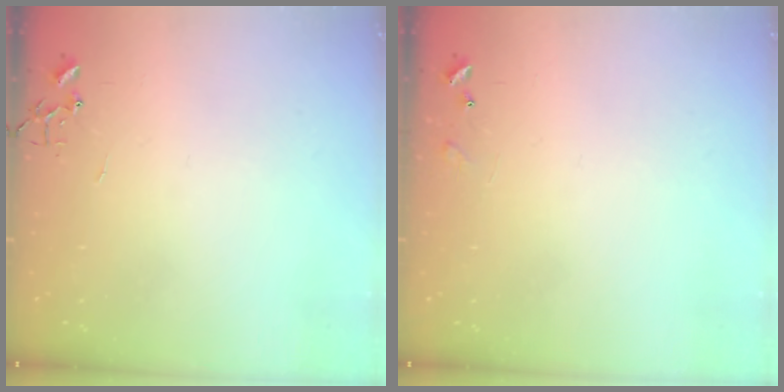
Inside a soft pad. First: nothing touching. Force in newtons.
{"total": 5.9, "press": 5.9, "slide": 0.9}